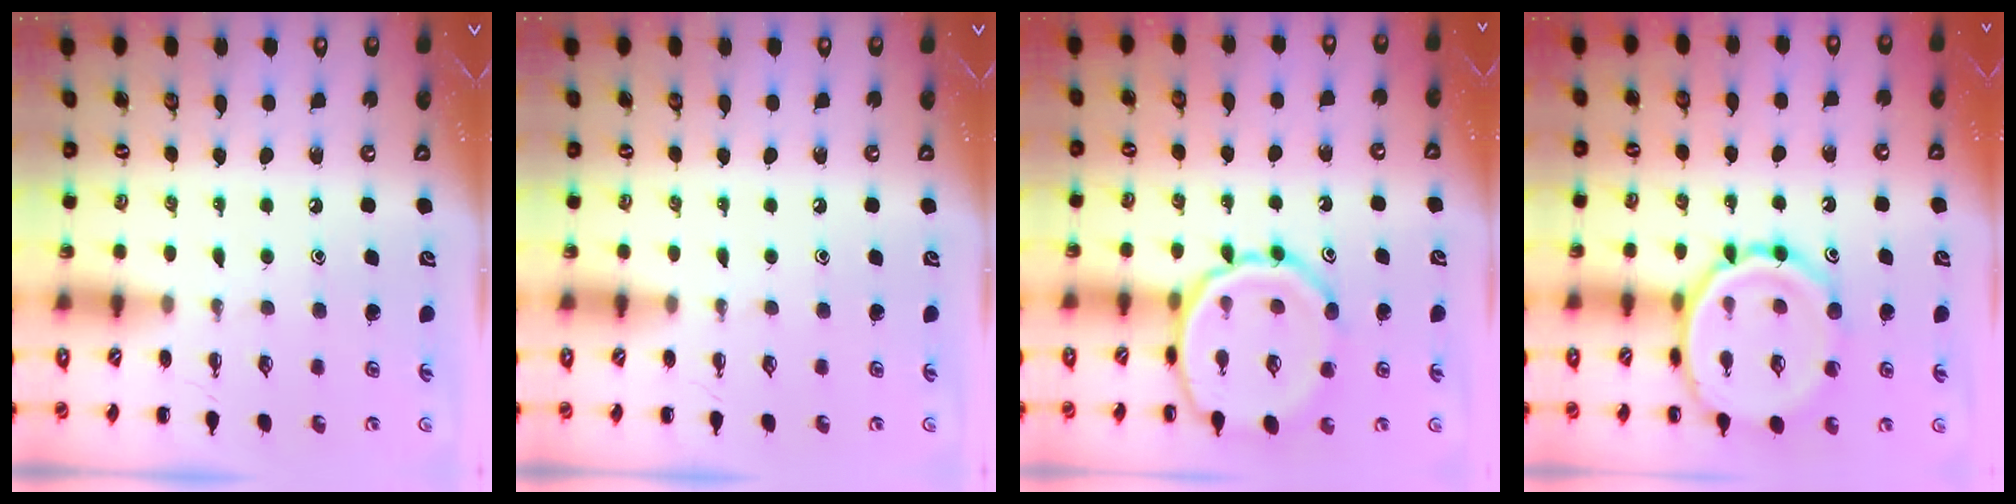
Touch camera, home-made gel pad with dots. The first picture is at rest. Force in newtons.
{"total": 0.0}
{"total": 13.3, "press": 13.2, "slide": 1.2}
{"total": 15.2, "press": 15.1, "slide": 1.7}